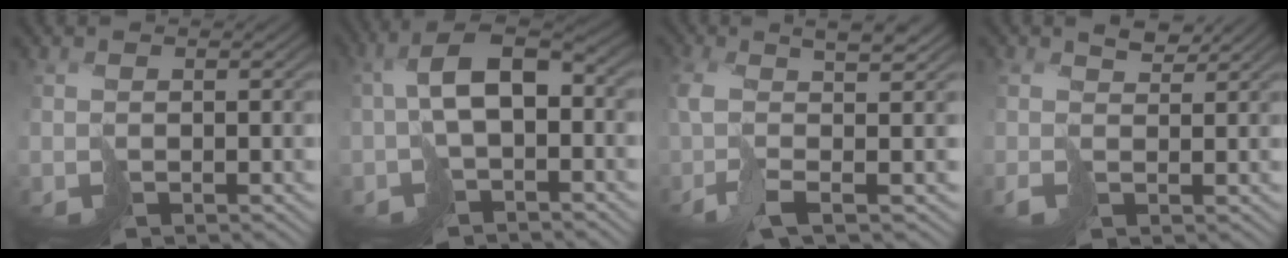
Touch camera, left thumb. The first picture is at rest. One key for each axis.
{"total": 7.9, "fx": -0.8, "fy": 3.9, "fz": 6.8, "tx": -0.135, "ty": 0.010, "tz": -0.015}
{"total": 8.0, "fx": -0.4, "fy": 2.4, "fz": 7.6, "tx": -0.137, "ty": 0.005, "tz": -0.019}
{"total": 2.5, "fx": 0.9, "fy": 1.2, "fz": 2.0, "tx": -0.053, "ty": 0.001, "tz": 0.012}